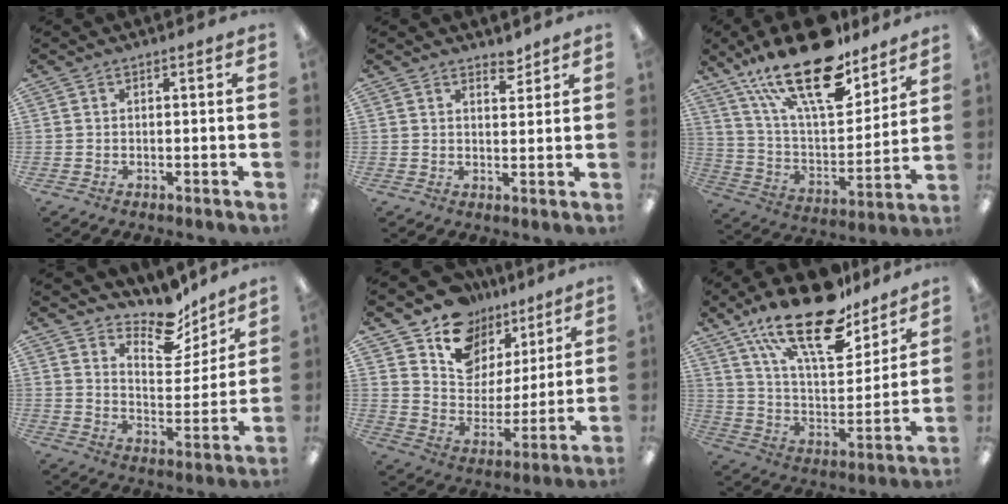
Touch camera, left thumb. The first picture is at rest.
{"total": 3.3, "force": [3.0, 1.1, 0.8], "torque": [0.003, -0.021, 0.051]}
{"total": 26.0, "force": [17.4, 10.1, 16.5], "torque": [-0.278, -0.103, 0.298]}
{"total": 12.5, "force": [10.6, 4.9, 4.4], "torque": [-0.055, -0.086, 0.191]}
{"total": 13.6, "force": [9.6, 9.1, 3.1], "torque": [-0.066, -0.071, 0.182]}
{"total": 24.1, "force": [16.5, 9.6, 14.7], "torque": [-0.242, -0.098, 0.284]}